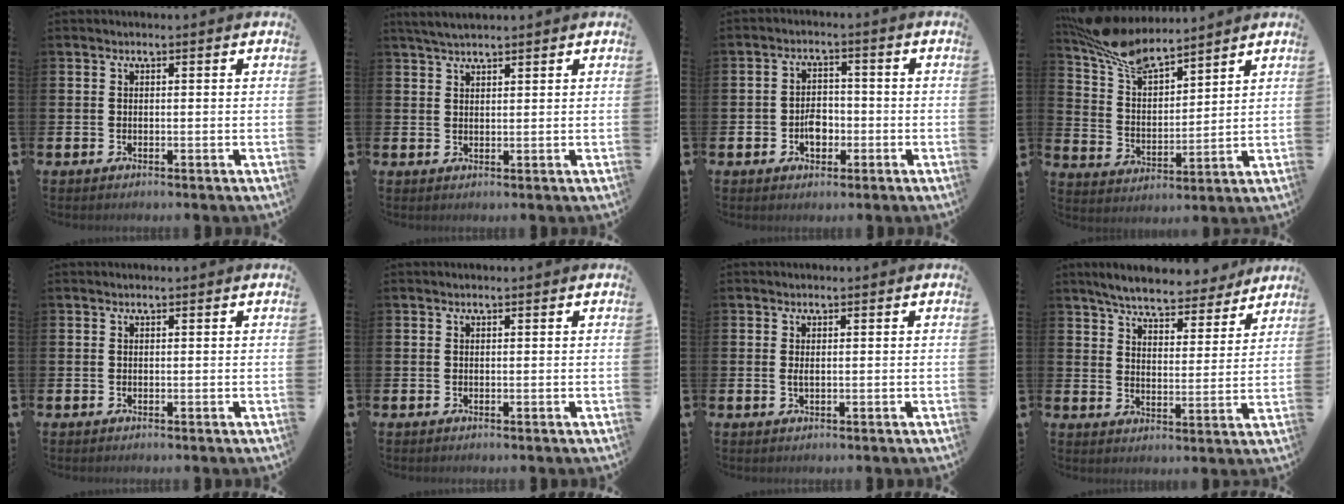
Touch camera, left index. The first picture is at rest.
{"total": 2.9, "force": [2.7, 0.6, 1.1], "torque": [-0.024, -0.004, 0.049]}
{"total": 3.7, "force": [-1.1, 2.7, 2.3], "torque": [-0.034, 0.002, -0.024]}
{"total": 9.9, "force": [8.8, 2.4, 3.7], "torque": [-0.106, -0.041, 0.164]}
{"total": 0.0}
{"total": 0.0}
{"total": 0.9, "force": [0.2, 0.2, 0.8], "torque": [-0.013, 0.001, 0.003]}
{"total": 6.6, "force": [6.3, 1.2, 1.7], "torque": [-0.055, -0.035, 0.109]}